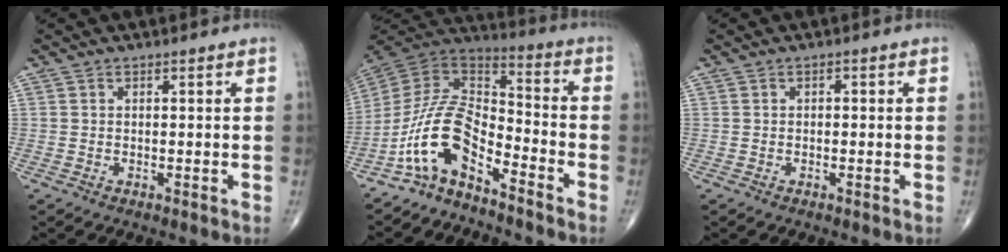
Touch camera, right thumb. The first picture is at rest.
{"total": 13.0, "force": [-8.2, 5.4, 8.5], "torque": [-0.154, 0.089, -0.166]}
{"total": 0.5, "force": [-0.1, 0.4, 0.4], "torque": [0.000, 0.002, -0.004]}